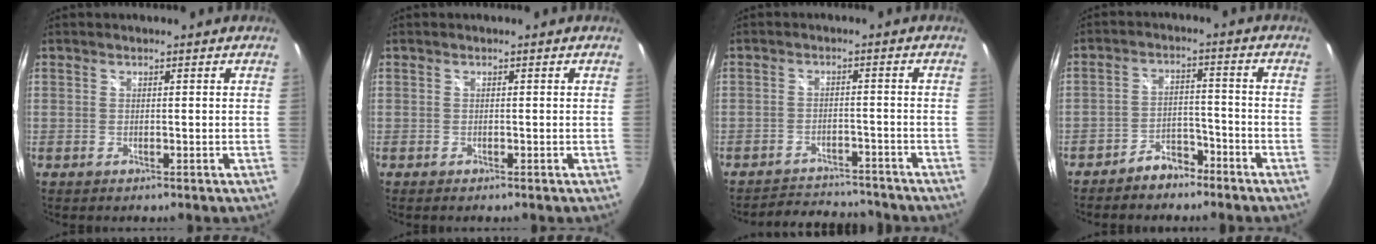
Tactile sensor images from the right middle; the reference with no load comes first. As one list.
[{"total": 0.0}, {"total": 9.8, "force": [-9.2, 2.5, 2.1], "torque": [-0.055, 0.013, -0.126]}, {"total": 5.4, "force": [-4.5, 2.4, 1.7], "torque": [-0.046, 0.018, -0.068]}]